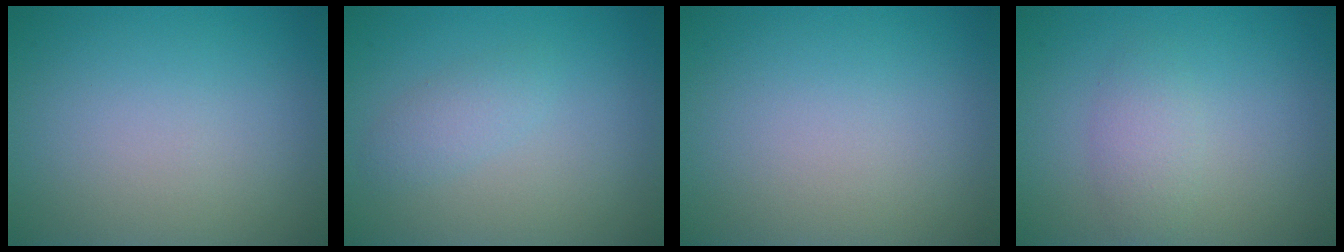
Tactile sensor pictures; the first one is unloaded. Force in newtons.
{"total": 1.6, "press": 1.6, "slide": 0.1}
{"total": 0.0}
{"total": 1.9, "press": 1.9, "slide": 0.1}